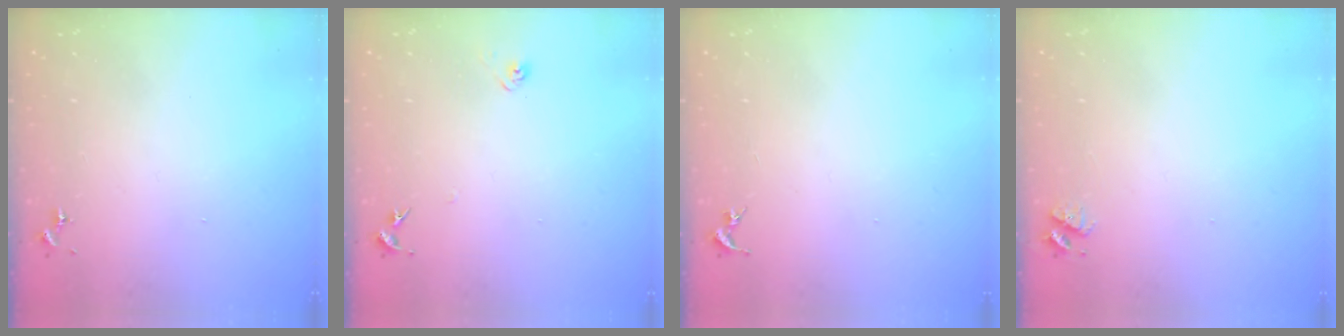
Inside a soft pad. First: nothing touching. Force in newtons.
{"total": 5.0, "press": 5.0, "slide": 0.7}
{"total": 0.0}
{"total": 4.7, "press": 4.7, "slide": 0.7}